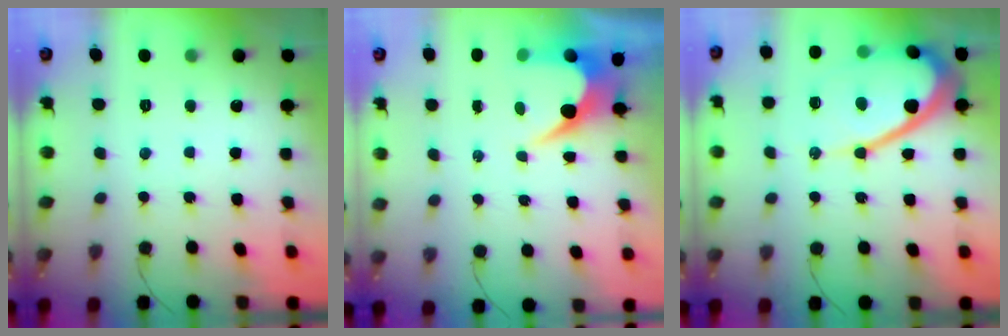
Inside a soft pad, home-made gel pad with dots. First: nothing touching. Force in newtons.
{"total": 5.9, "press": 5.9, "slide": 0.4}
{"total": 15.1, "press": 15.1, "slide": 1.4}